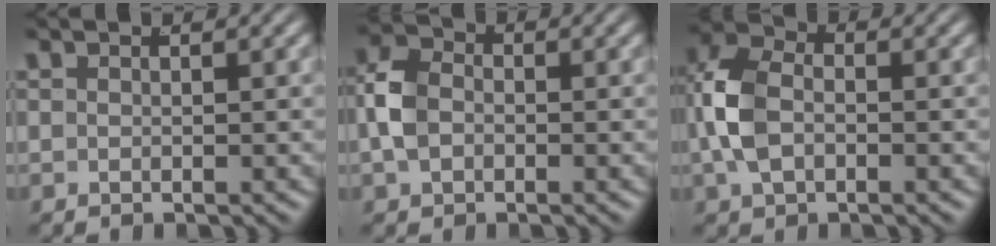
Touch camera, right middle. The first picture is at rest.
{"total": 4.0, "force": [-0.3, 3.2, 2.4], "torque": [-0.057, -0.003, -0.006]}
{"total": 5.0, "force": [-0.2, 3.6, 3.5], "torque": [-0.089, -0.008, 0.001]}